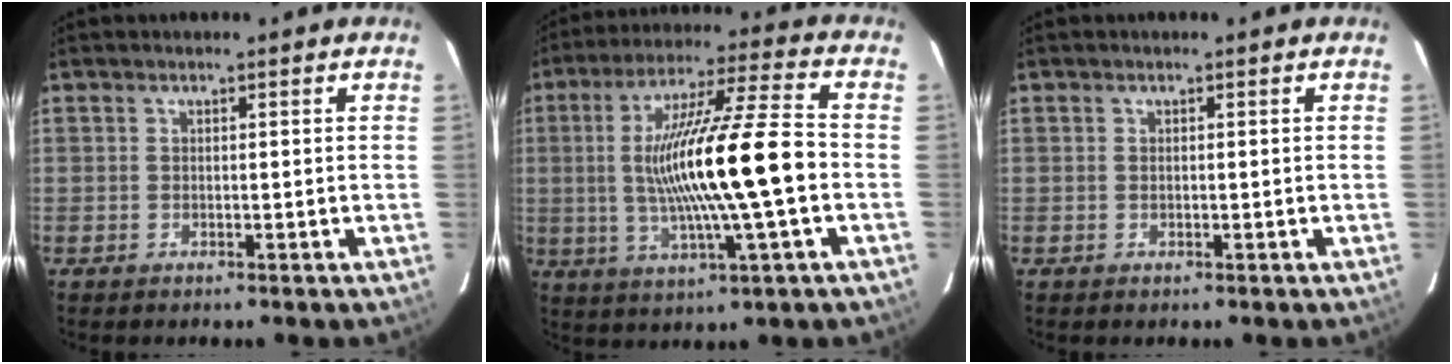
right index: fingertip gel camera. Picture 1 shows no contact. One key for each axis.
{"total": 17.2, "fx": -1.4, "fy": 0.4, "fz": 17.2, "tx": -0.311, "ty": 0.004, "tz": -0.027}
{"total": 0.0}